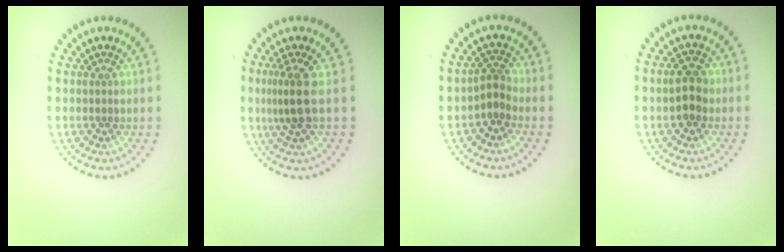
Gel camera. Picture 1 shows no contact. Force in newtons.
{"total": 2.6, "press": 1.9, "slide": 1.8}
{"total": 2.0, "press": 1.4, "slide": 1.4}
{"total": 2.6, "press": 2.6, "slide": 0.1}